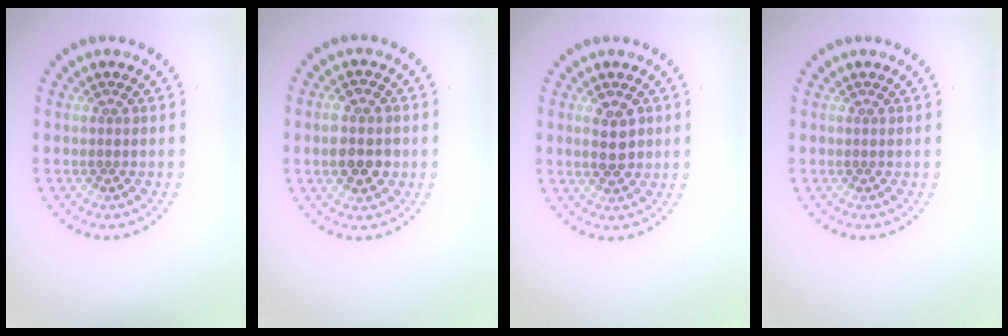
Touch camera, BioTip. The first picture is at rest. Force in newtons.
{"total": 3.8, "press": 3.7, "slide": 0.3}
{"total": 2.7, "press": 2.7, "slide": 0.1}
{"total": 0.0}